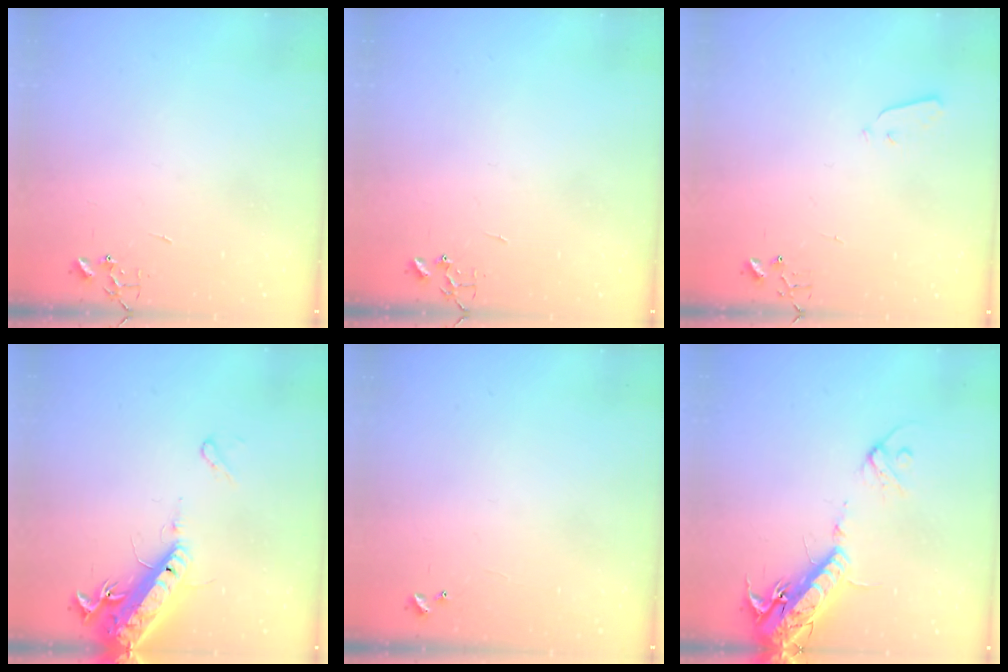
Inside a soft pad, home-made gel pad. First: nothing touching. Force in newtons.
{"total": 0.0}
{"total": 2.9, "press": 2.9, "slide": 0.4}
{"total": 16.9, "press": 16.5, "slide": 3.9}
{"total": 5.0, "press": 5.0, "slide": 0.6}
{"total": 17.8, "press": 17.4, "slide": 3.8}